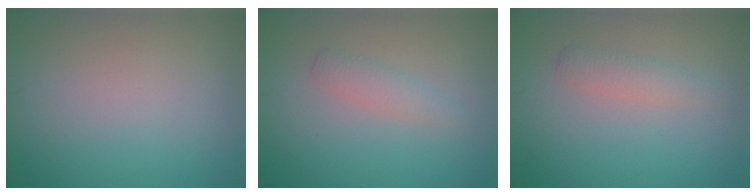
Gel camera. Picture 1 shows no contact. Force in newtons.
{"total": 1.7, "press": 1.7, "slide": 0.1}
{"total": 1.8, "press": 1.8, "slide": 0.0}